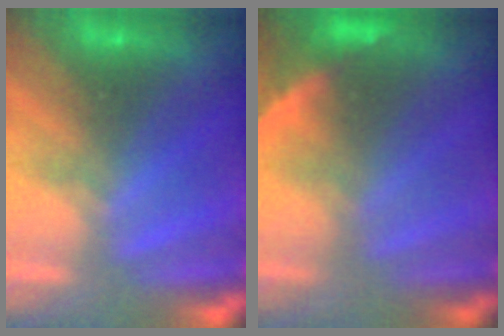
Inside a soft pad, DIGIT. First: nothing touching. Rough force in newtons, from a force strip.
{"total": 2.2}